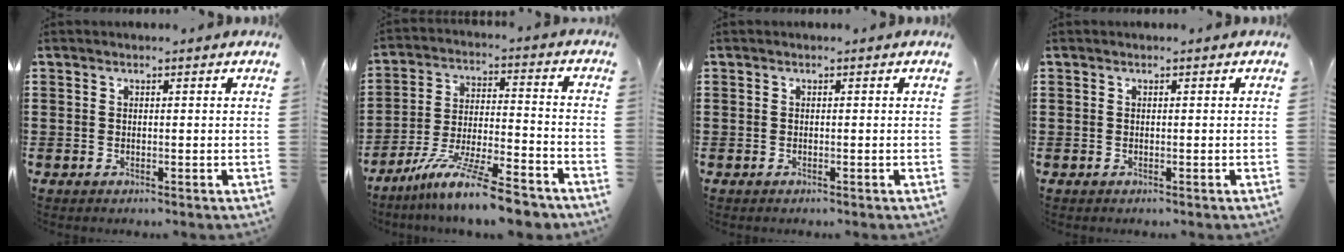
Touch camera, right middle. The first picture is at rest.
{"total": 12.2, "force": [-10.2, 1.1, 6.8], "torque": [-0.123, 0.019, -0.192]}
{"total": 0.0}
{"total": 0.0}